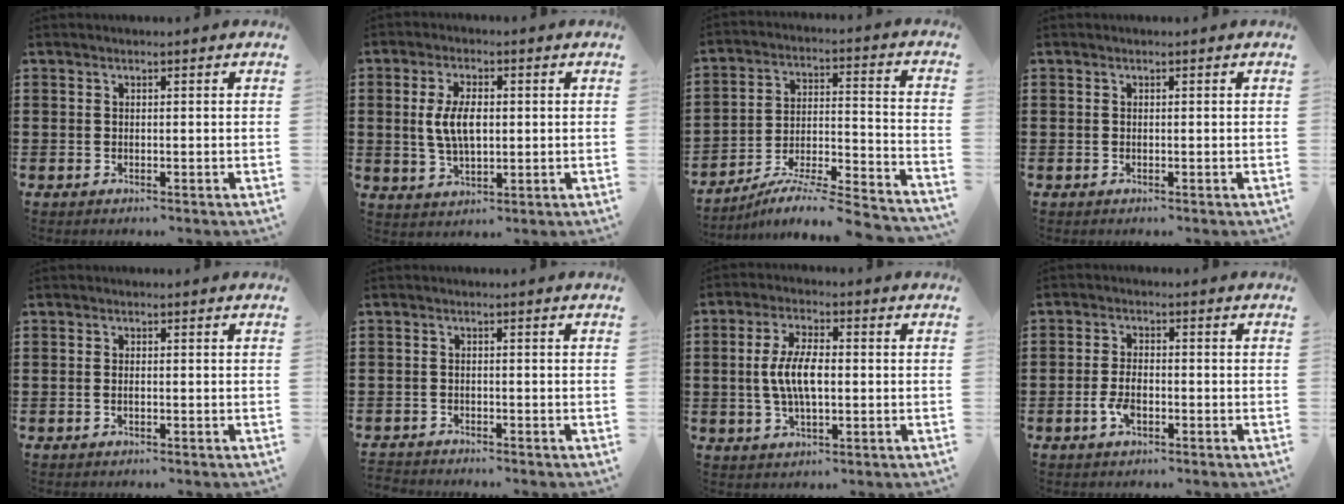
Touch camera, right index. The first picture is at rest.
{"total": 6.3, "force": [0.4, 3.0, 5.5], "torque": [-0.113, 0.001, -0.001]}
{"total": 7.2, "force": [-6.6, 0.0, 2.9], "torque": [-0.045, -0.008, -0.133]}
{"total": 0.0}
{"total": 0.8, "force": [-0.2, 0.1, 0.8], "torque": [-0.017, -0.006, -0.001]}
{"total": 1.7, "force": [-1.7, 0.0, -0.2], "torque": [-0.001, 0.000, -0.037]}
{"total": 6.9, "force": [-0.2, 2.8, 6.3], "torque": [-0.144, -0.001, -0.012]}
{"total": 3.7, "force": [-1.4, 1.6, 3.0], "torque": [-0.066, -0.004, -0.027]}